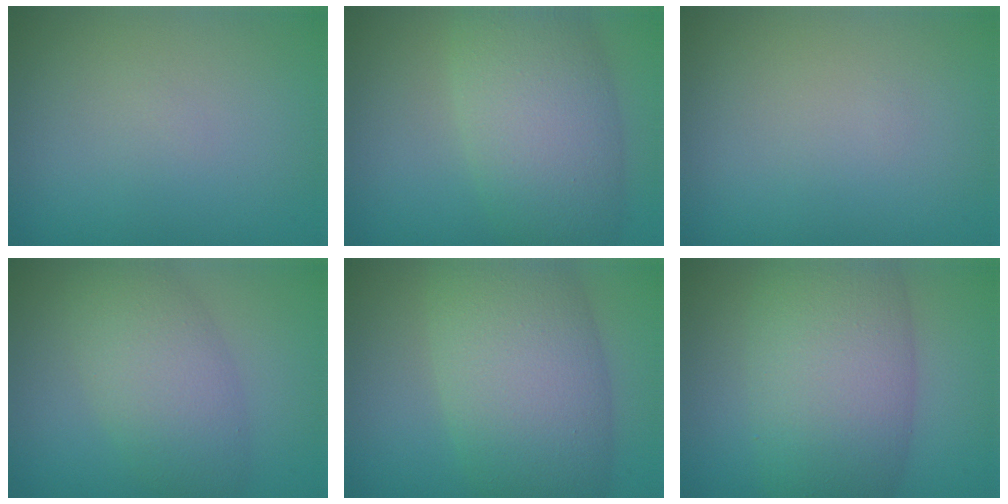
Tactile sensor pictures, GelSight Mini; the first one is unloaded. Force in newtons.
{"total": 7.6, "press": 7.6, "slide": 0.6}
{"total": 0.0}
{"total": 3.8, "press": 3.8, "slide": 0.3}
{"total": 9.9, "press": 9.9, "slide": 0.4}
{"total": 9.5, "press": 9.5, "slide": 0.5}